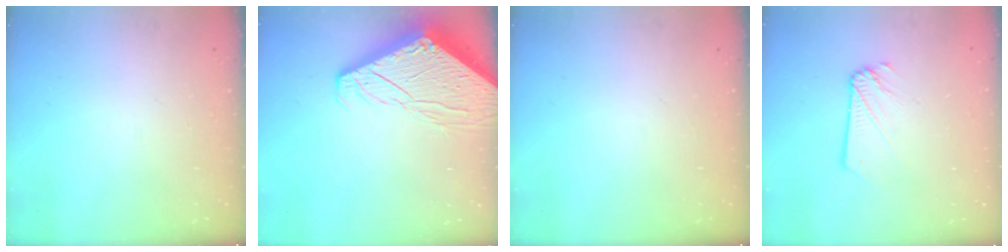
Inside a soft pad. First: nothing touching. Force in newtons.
{"total": 11.9, "press": 11.8, "slide": 1.3}
{"total": 0.0}
{"total": 2.1, "press": 2.1, "slide": 0.1}